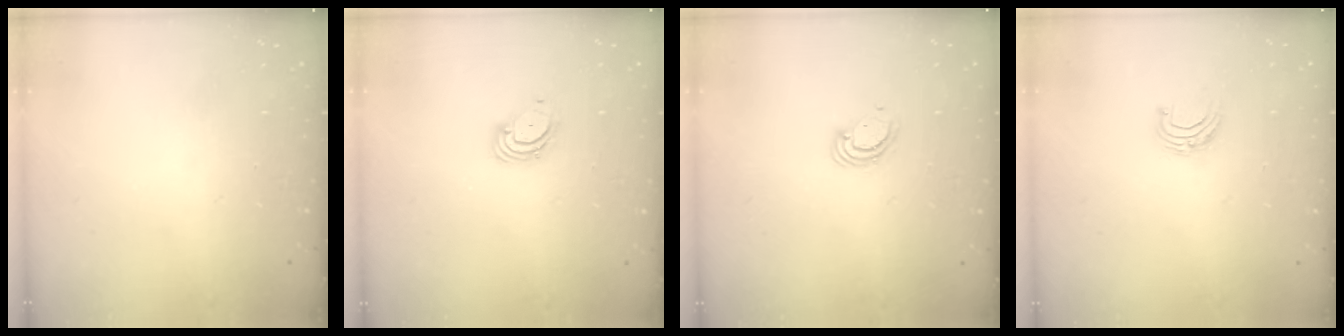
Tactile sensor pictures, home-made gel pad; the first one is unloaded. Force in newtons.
{"total": 3.6, "press": 3.6, "slide": 0.3}
{"total": 3.8, "press": 3.8, "slide": 0.2}
{"total": 5.0, "press": 5.0, "slide": 0.5}